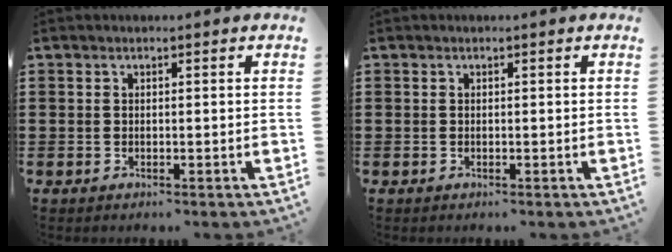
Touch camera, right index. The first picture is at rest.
{"total": 0.0}